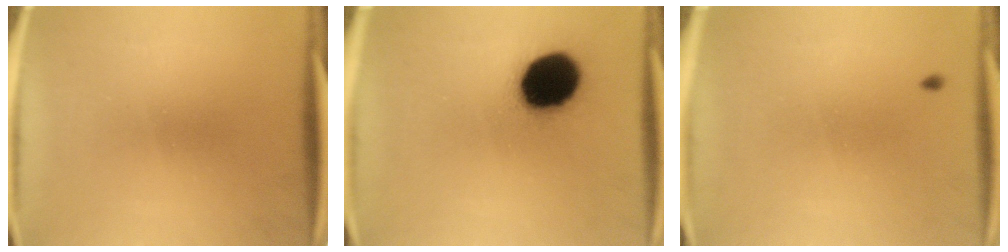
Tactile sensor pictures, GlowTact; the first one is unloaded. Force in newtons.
{"total": 18.9}
{"total": 0.9}